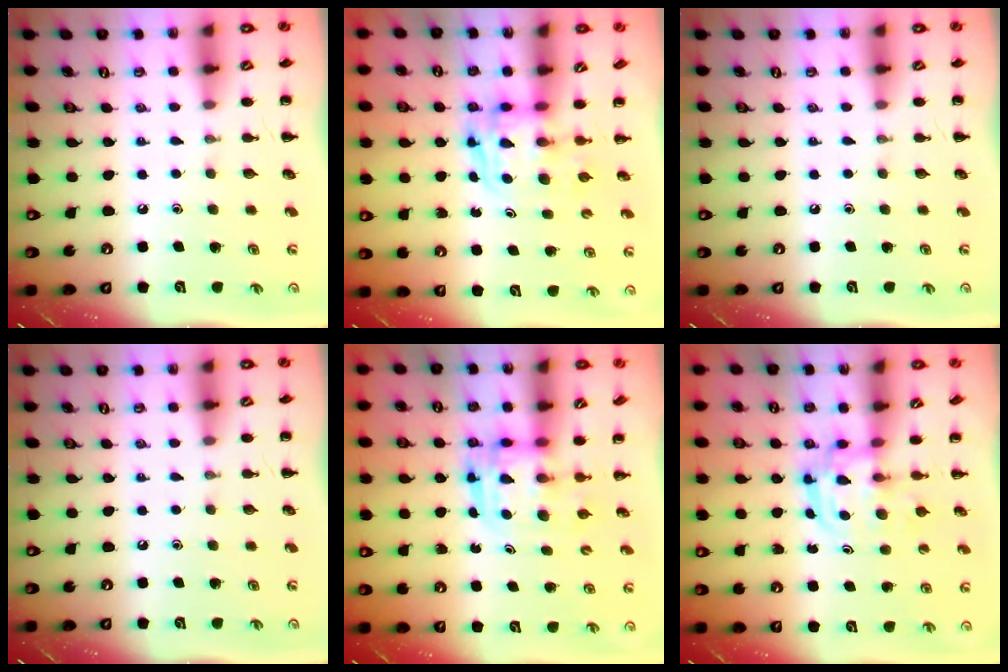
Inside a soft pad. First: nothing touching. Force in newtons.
{"total": 2.7, "press": 2.7, "slide": 0.2}
{"total": 0.0}
{"total": 0.0}
{"total": 3.4, "press": 3.4, "slide": 0.3}
{"total": 3.0, "press": 3.0, "slide": 0.4}